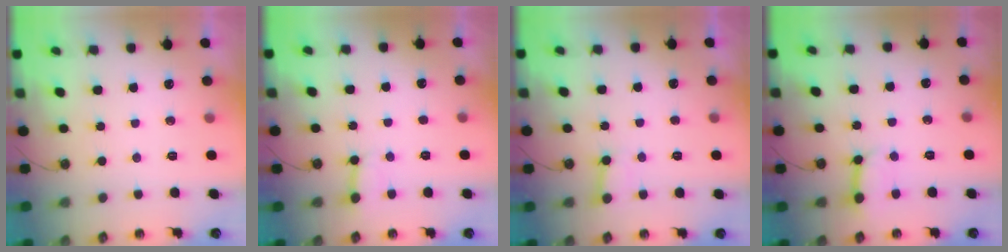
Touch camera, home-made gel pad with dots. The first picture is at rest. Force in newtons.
{"total": 3.9, "press": 3.9, "slide": 0.5}
{"total": 5.0, "press": 4.9, "slide": 0.8}
{"total": 7.9, "press": 7.9, "slide": 0.8}